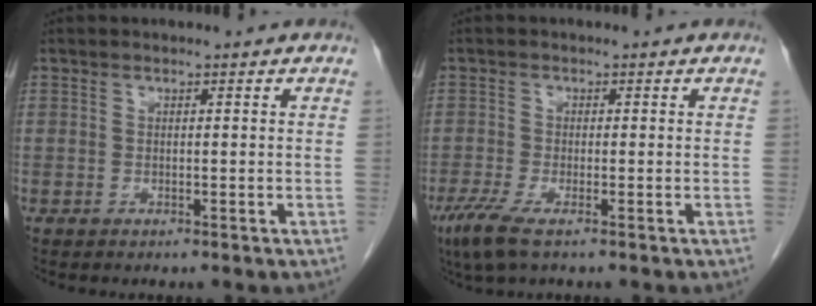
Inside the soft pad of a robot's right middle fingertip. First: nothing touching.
{"total": 4.2, "force": [-2.6, 0.7, 3.3], "torque": [-0.077, -0.015, -0.052]}